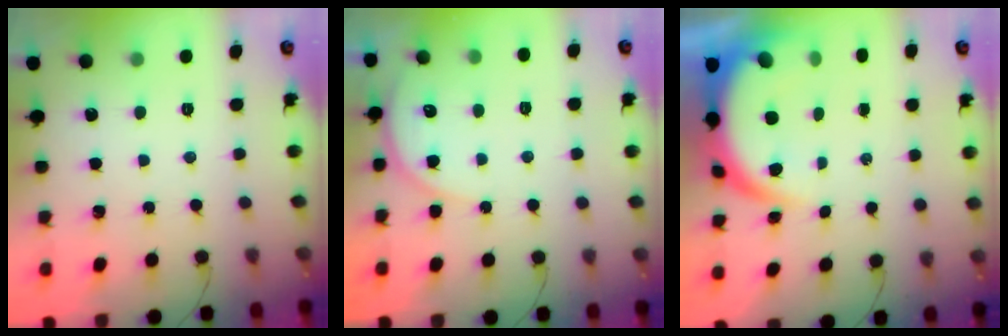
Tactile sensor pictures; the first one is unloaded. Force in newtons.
{"total": 7.2, "press": 7.2, "slide": 0.4}
{"total": 7.0, "press": 7.0, "slide": 0.5}